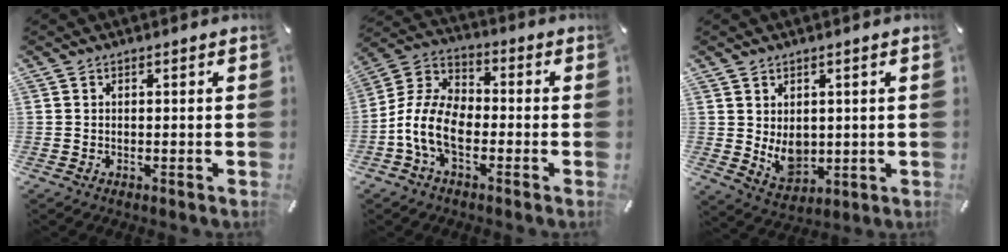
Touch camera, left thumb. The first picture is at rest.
{"total": 11.0, "force": [-4.6, 6.3, 7.8], "torque": [-0.184, 0.005, -0.091]}
{"total": 6.6, "force": [1.1, 5.4, 3.7], "torque": [-0.052, -0.014, 0.024]}